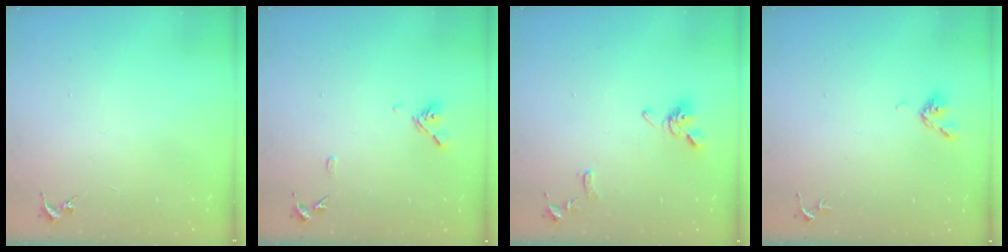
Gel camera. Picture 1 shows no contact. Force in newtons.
{"total": 8.6, "press": 8.4, "slide": 1.6}
{"total": 10.1, "press": 10.1, "slide": 1.2}
{"total": 5.2, "press": 5.1, "slide": 0.9}